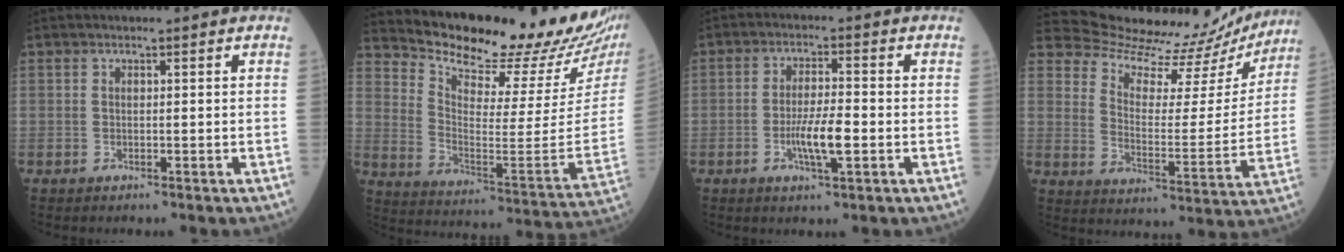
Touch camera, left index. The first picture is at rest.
{"total": 21.9, "force": [20.1, 1.6, 8.4], "torque": [-0.155, -0.107, 0.279]}
{"total": 5.7, "force": [-1.6, 0.8, 5.4], "torque": [-0.106, -0.005, -0.029]}
{"total": 20.2, "force": [19.6, 4.0, 2.4], "torque": [-0.033, -0.063, 0.248]}